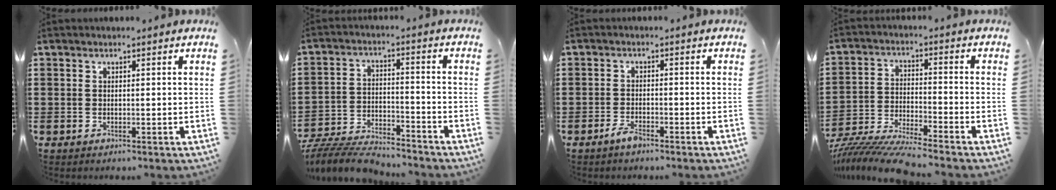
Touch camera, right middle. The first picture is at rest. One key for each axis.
{"total": 7.7, "fx": -7.5, "fy": 0.9, "fz": 1.6, "tx": -0.034, "ty": 0.010, "tz": -0.146}
{"total": 2.1, "fx": -1.7, "fy": 0.6, "fz": 1.1, "tx": -0.027, "ty": -0.001, "tz": -0.034}
{"total": 7.8, "fx": -7.6, "fy": -0.4, "fz": 1.7, "tx": -0.043, "ty": -0.009, "tz": -0.153}